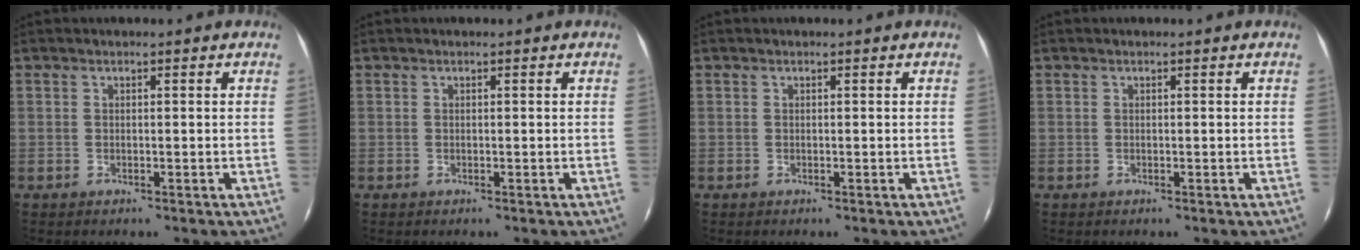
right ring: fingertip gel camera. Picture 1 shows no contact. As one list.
[{"total": 0.0}, {"total": 0.0}, {"total": 0.0}]